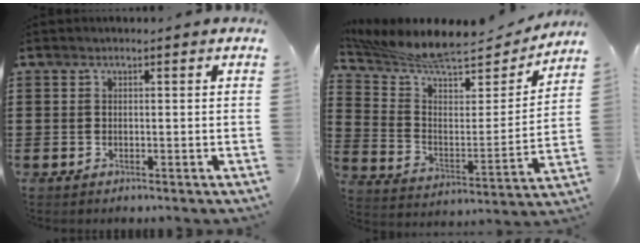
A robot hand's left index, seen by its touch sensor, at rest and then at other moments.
{"total": 9.6, "force": [8.8, 1.4, 3.6], "torque": [-0.104, -0.063, 0.150]}